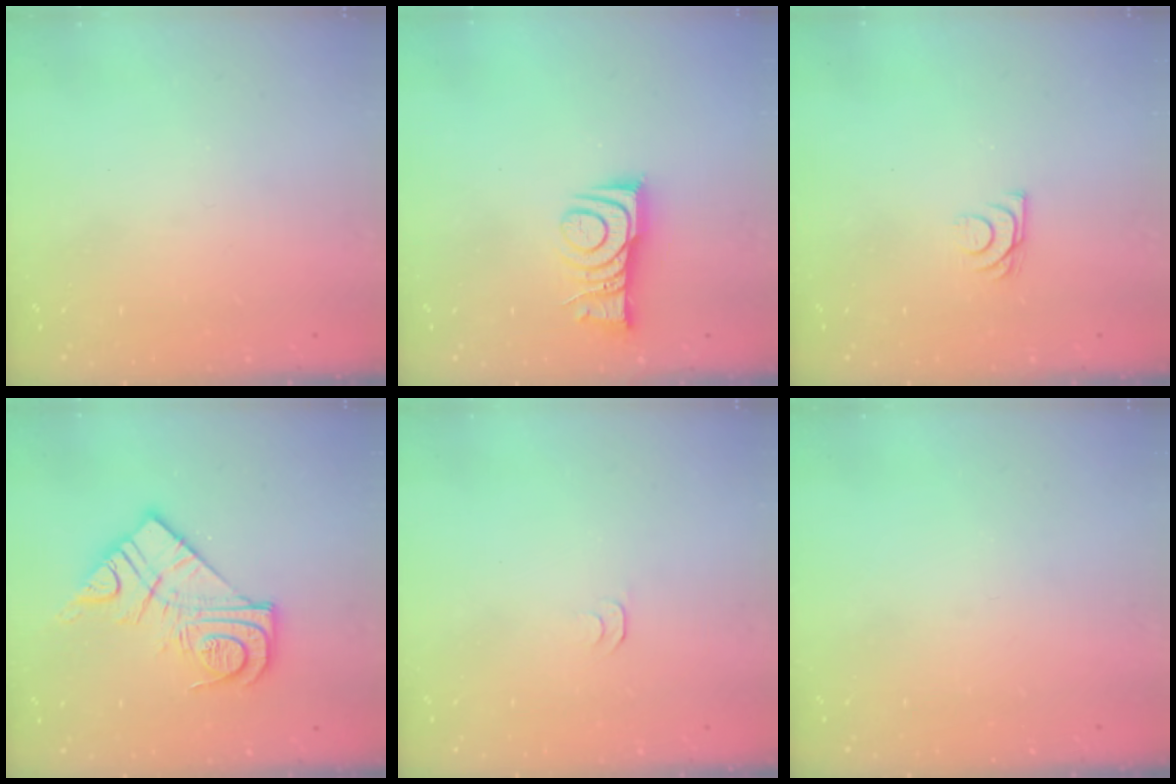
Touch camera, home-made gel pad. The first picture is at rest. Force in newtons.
{"total": 9.6, "press": 9.5, "slide": 1.2}
{"total": 7.5, "press": 7.4, "slide": 0.6}
{"total": 16.8, "press": 16.8, "slide": 1.1}
{"total": 3.6, "press": 3.6, "slide": 0.6}
{"total": 0.0}